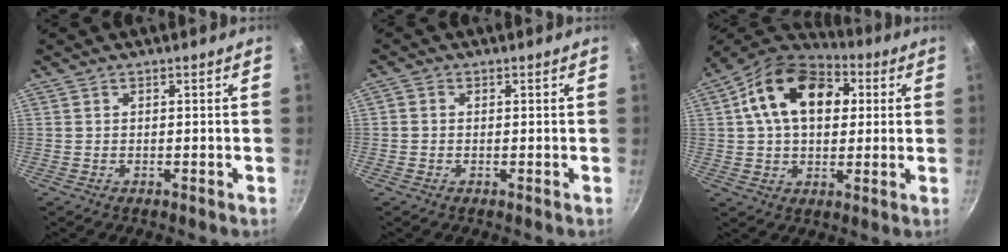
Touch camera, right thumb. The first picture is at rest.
{"total": 1.2, "force": [-0.2, 1.0, 0.5], "torque": [-0.010, 0.005, -0.005]}
{"total": 18.0, "force": [4.2, 12.2, 12.6], "torque": [-0.181, 0.017, 0.050]}